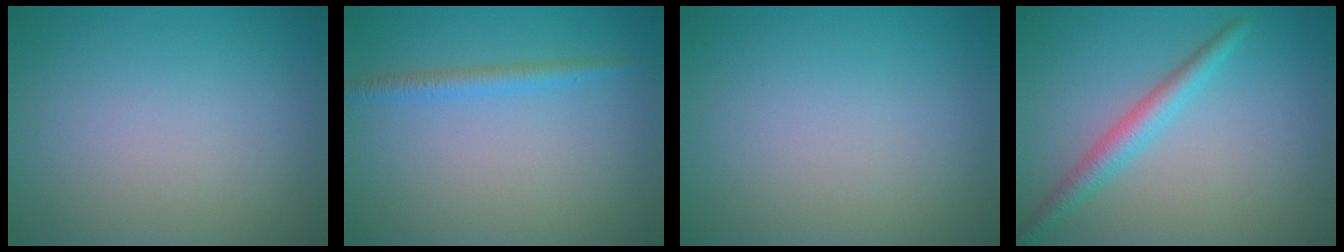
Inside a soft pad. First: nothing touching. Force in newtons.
{"total": 1.5, "press": 1.5, "slide": 0.1}
{"total": 0.0}
{"total": 2.5, "press": 2.5, "slide": 0.1}